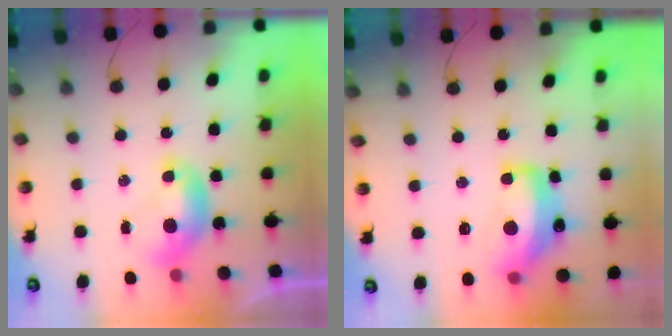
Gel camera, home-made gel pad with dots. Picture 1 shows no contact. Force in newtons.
{"total": 8.6, "press": 8.5, "slide": 0.9}